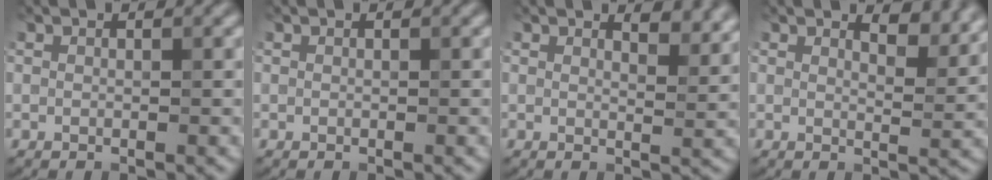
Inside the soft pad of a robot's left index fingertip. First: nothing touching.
{"total": 0.0}
{"total": 2.9, "force": [2.4, 0.8, 1.5], "torque": [-0.018, -0.004, 0.031]}
{"total": 3.6, "force": [2.8, 1.0, 1.9], "torque": [-0.027, -0.003, 0.037]}